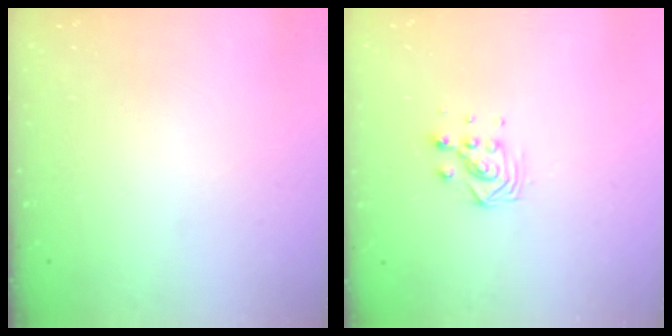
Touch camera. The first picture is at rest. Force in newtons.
{"total": 3.7, "press": 3.7, "slide": 0.1}